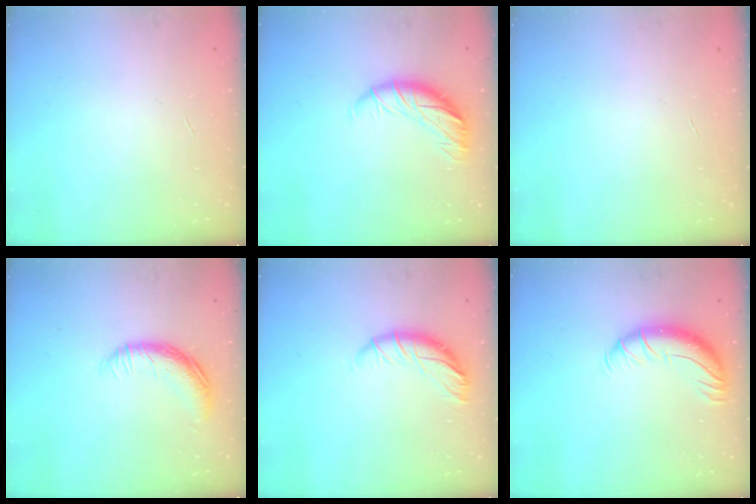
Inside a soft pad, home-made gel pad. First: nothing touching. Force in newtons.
{"total": 11.7, "press": 11.5, "slide": 2.0}
{"total": 0.0}
{"total": 11.5, "press": 11.5, "slide": 0.5}
{"total": 10.1, "press": 10.1, "slide": 0.5}
{"total": 10.9, "press": 10.5, "slide": 3.0}